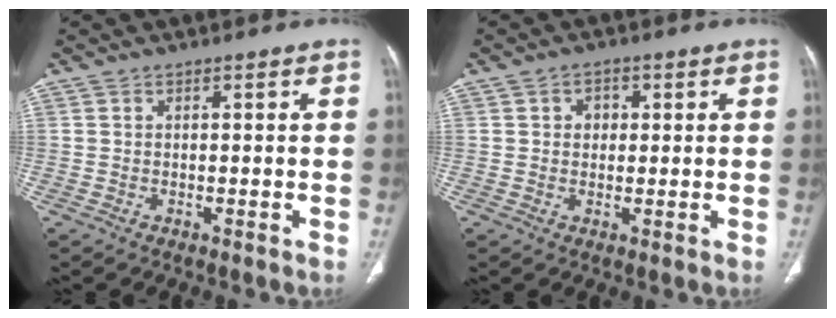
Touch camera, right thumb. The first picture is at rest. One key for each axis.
{"total": 3.0, "fx": 0.8, "fy": 2.4, "fz": 1.5, "tx": -0.005, "ty": 0.001, "tz": 0.010}